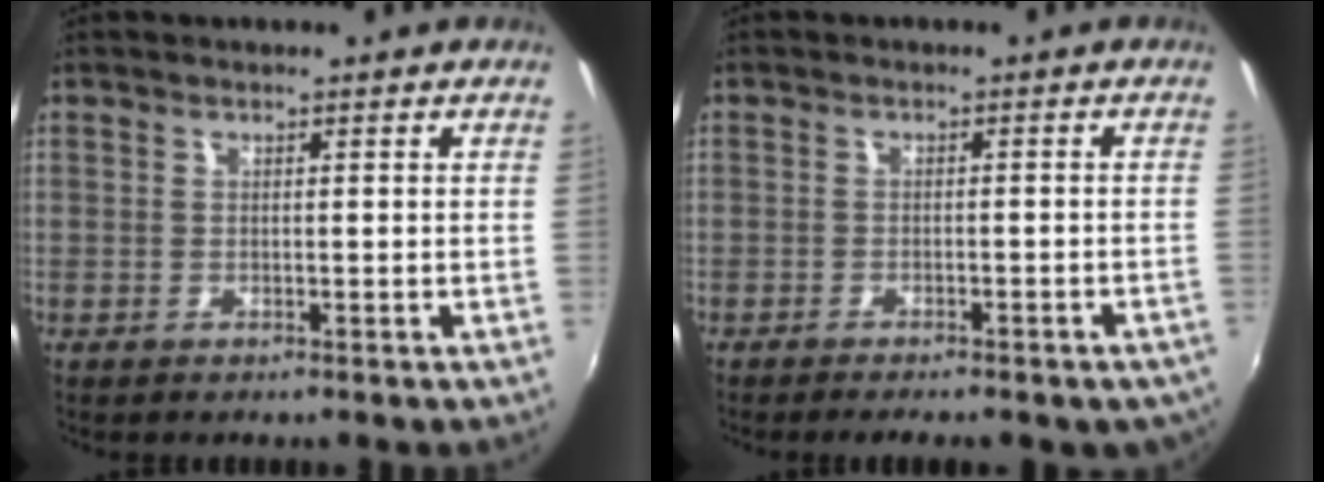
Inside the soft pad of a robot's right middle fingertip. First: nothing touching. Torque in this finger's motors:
{"motor_torque": [1.06, -1.08, 0.55, 0.05]}